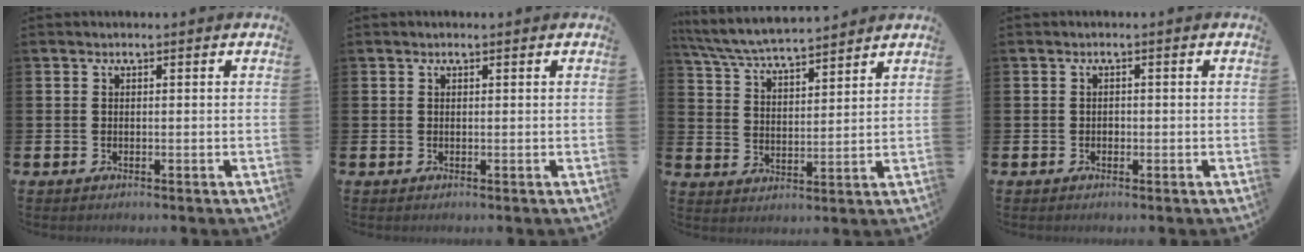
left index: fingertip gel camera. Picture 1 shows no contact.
{"total": 0.0}
{"total": 6.5, "force": [6.3, 0.5, 1.4], "torque": [-0.054, -0.035, 0.114]}
{"total": 0.7, "force": [-0.2, 0.7, 0.2], "torque": [0.000, 0.002, -0.006]}